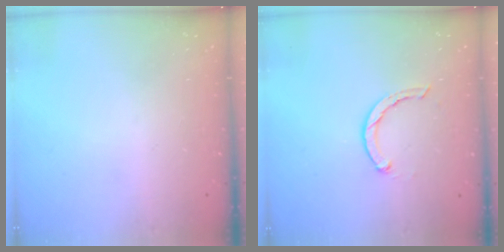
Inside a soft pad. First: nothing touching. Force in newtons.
{"total": 1.9, "press": 1.9, "slide": 0.3}